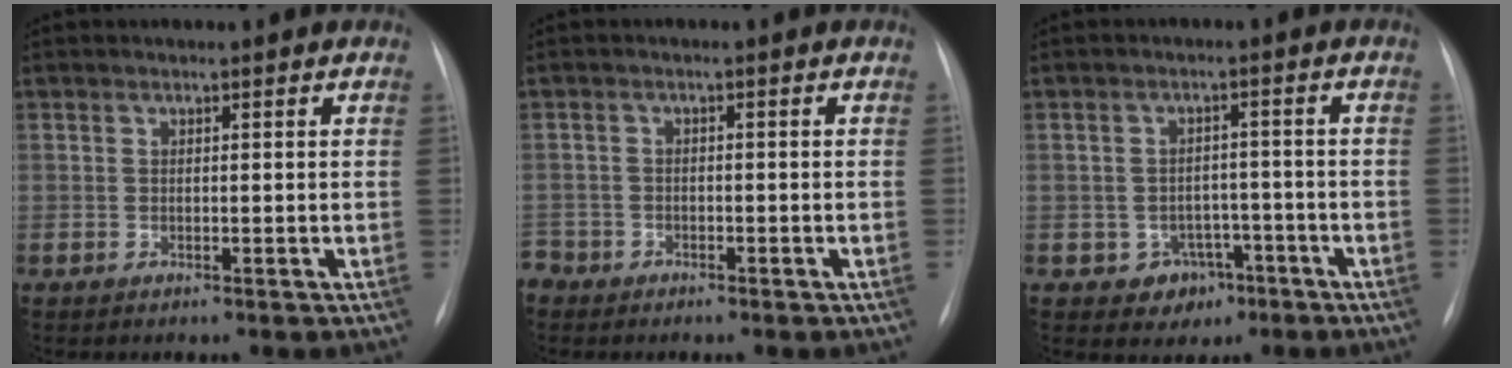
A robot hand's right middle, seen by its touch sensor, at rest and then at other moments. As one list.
[{"total": 3.3, "force": [-2.4, 2.2, -0.1], "torque": [0.002, 0.005, -0.049]}, {"total": 4.8, "force": [-2.3, 4.0, 1.2], "torque": [-0.006, 0.015, -0.022]}]